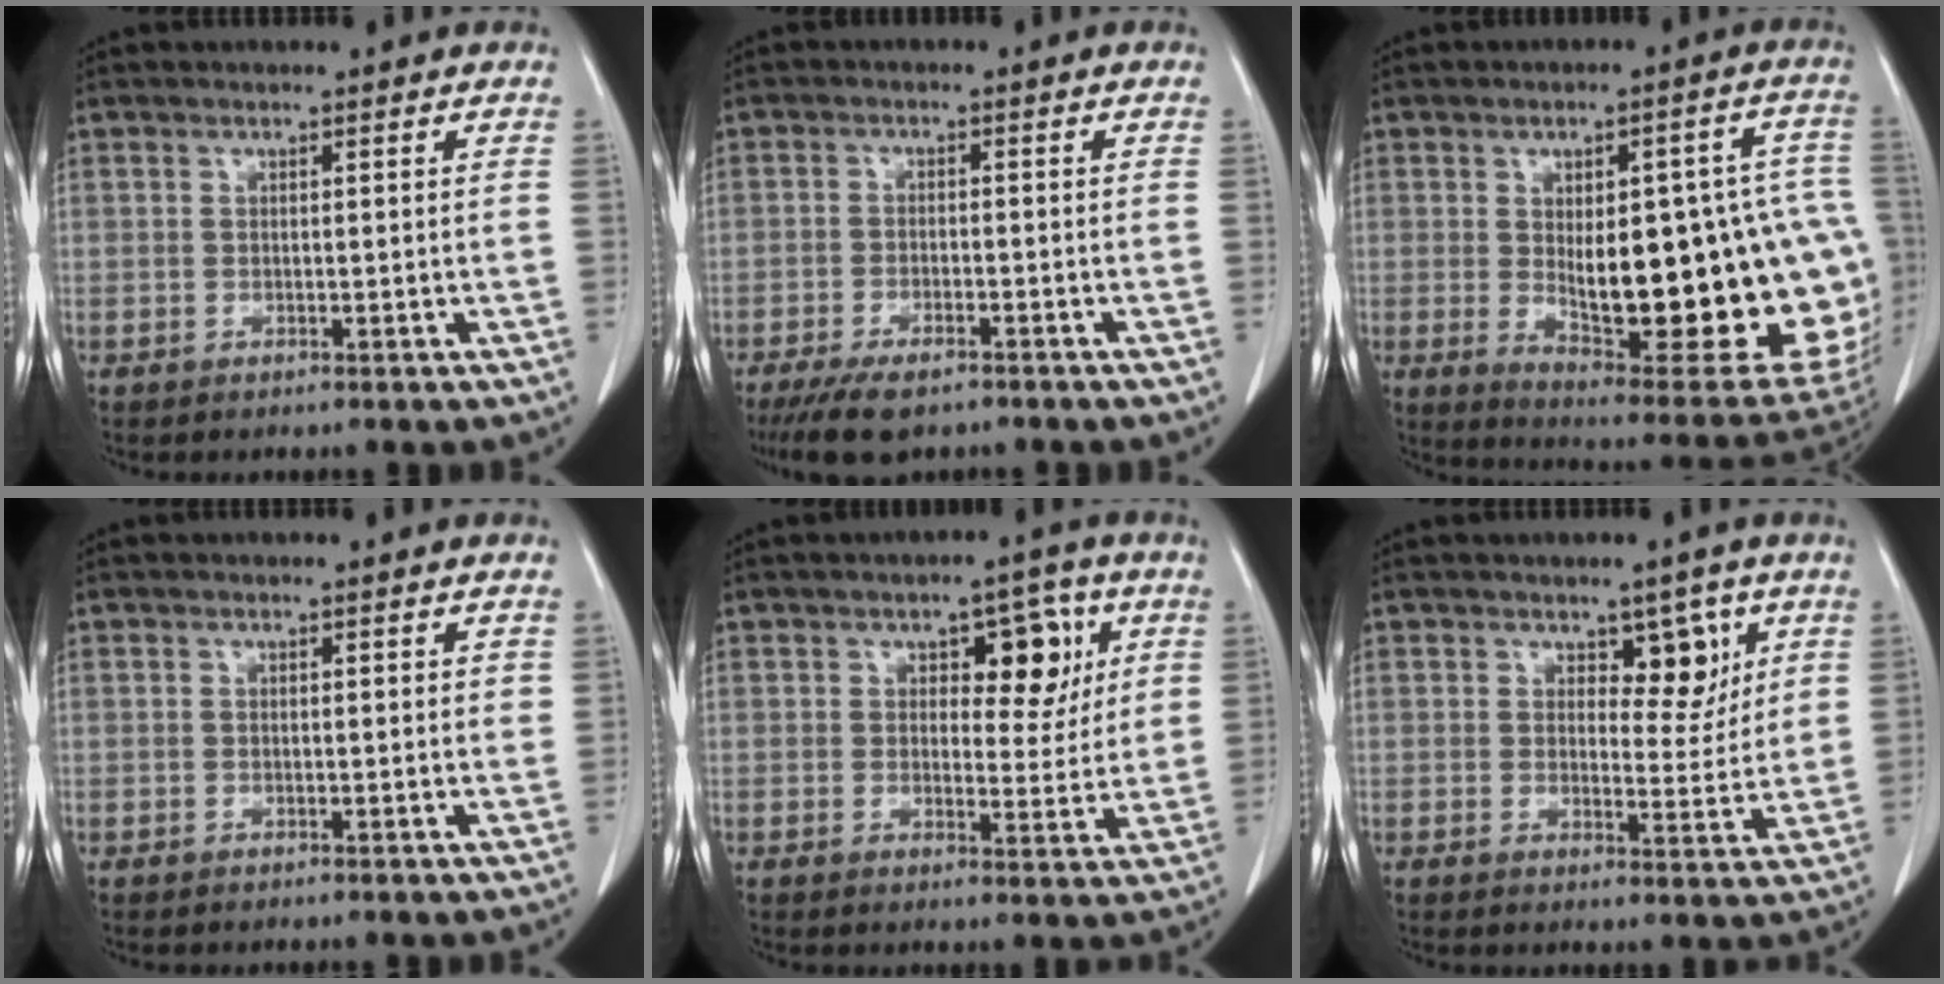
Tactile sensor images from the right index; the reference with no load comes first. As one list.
[{"total": 7.1, "force": [-5.3, 2.3, 4.1], "torque": [-0.067, -0.010, -0.089]}, {"total": 27.3, "force": [-2.3, 9.0, 25.6], "torque": [-0.265, 0.016, 0.000]}, {"total": 0.6, "force": [0.4, 0.3, 0.4], "torque": [0.000, 0.000, 0.002]}, {"total": 7.3, "force": [2.7, 3.6, 5.7], "torque": [-0.063, 0.013, 0.036]}, {"total": 5.4, "force": [2.8, 2.8, 3.7], "torque": [-0.037, -0.002, 0.039]}]